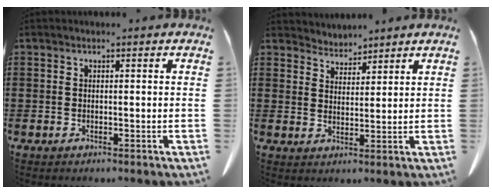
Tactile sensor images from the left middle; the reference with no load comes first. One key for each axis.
{"total": 3.3, "fx": 3.1, "fy": 0.5, "fz": -0.8, "tx": 0.003, "ty": -0.014, "tz": 0.058}